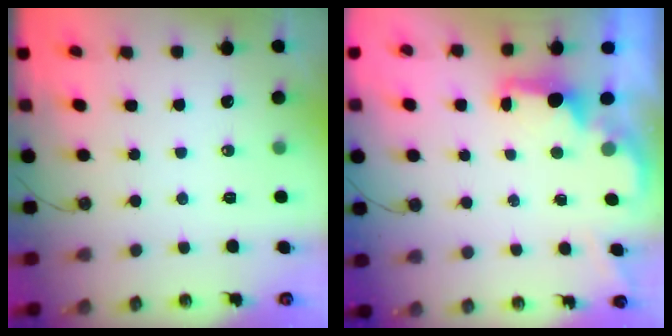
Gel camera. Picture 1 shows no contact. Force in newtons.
{"total": 1.9, "press": 1.7, "slide": 0.8}